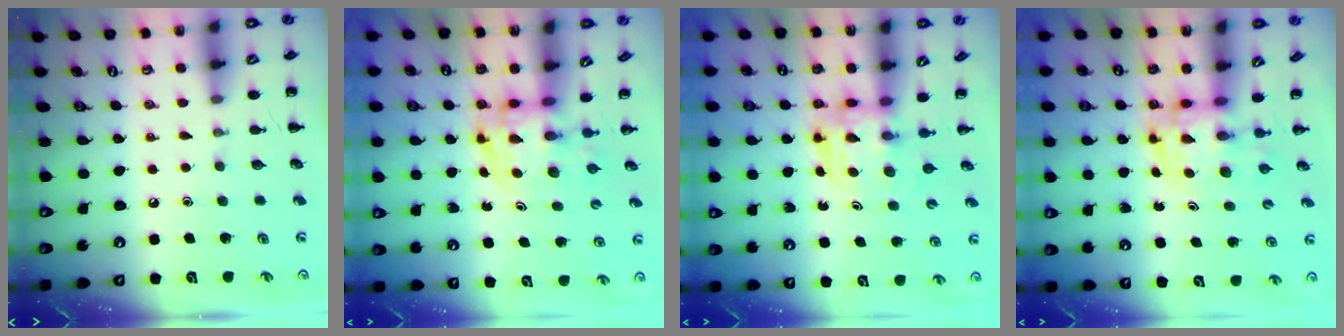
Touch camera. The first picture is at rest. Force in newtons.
{"total": 2.7, "press": 2.7, "slide": 0.5}
{"total": 3.8, "press": 3.8, "slide": 0.3}
{"total": 3.0, "press": 3.0, "slide": 0.5}